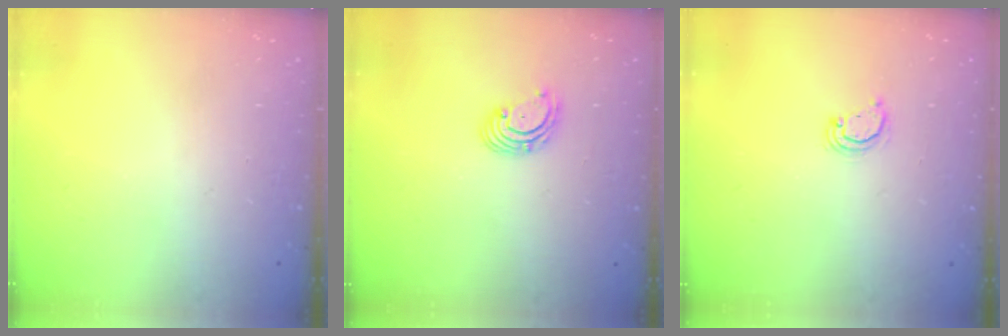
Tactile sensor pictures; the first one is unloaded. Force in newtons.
{"total": 2.7, "press": 2.7, "slide": 0.1}
{"total": 2.2, "press": 2.2, "slide": 0.3}